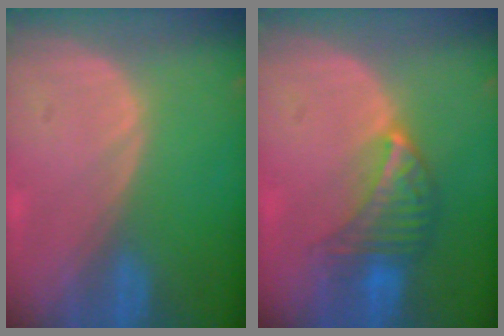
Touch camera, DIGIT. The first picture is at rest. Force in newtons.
{"total": 6.9, "press": 6.2, "slide": 2.8}